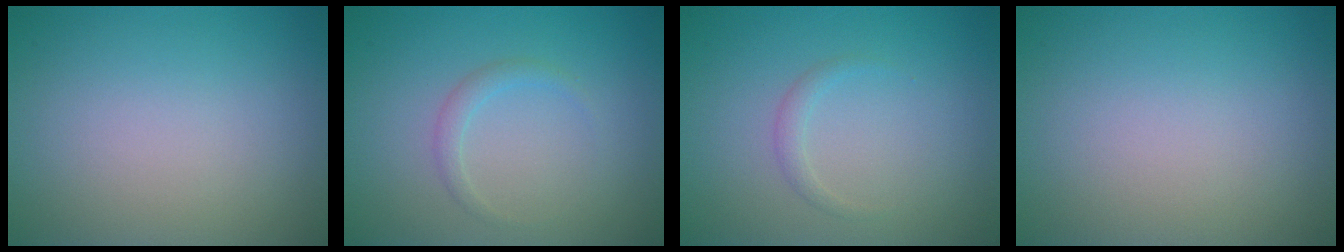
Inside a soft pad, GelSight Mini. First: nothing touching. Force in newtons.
{"total": 1.2, "press": 1.1, "slide": 0.2}
{"total": 0.5, "press": 0.5, "slide": 0.1}
{"total": 0.0}